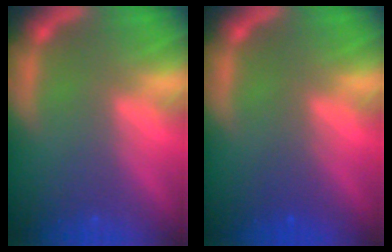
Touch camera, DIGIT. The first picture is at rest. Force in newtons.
{"total": 1.5}